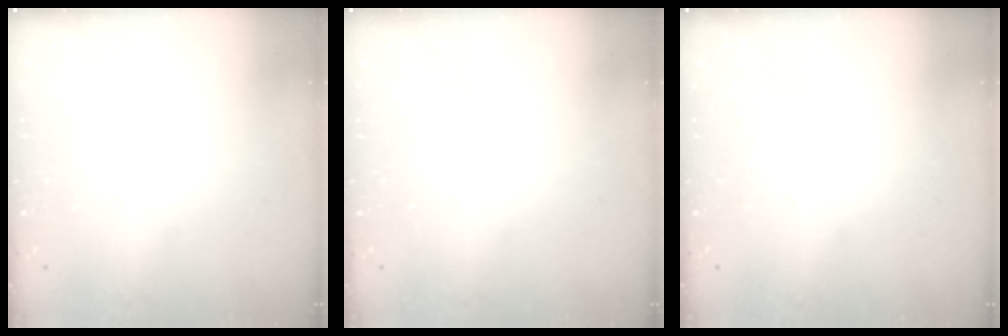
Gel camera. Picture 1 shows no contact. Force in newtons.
{"total": 0.0}
{"total": 0.0}